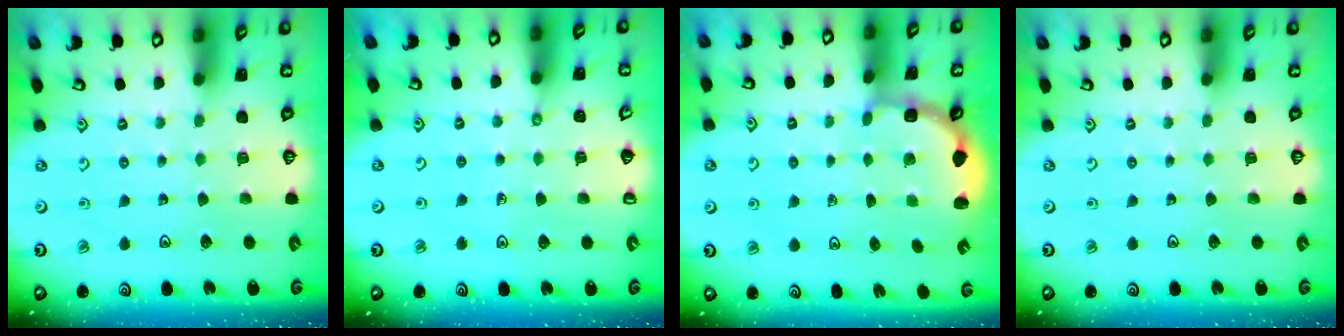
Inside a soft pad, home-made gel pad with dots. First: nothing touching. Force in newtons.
{"total": 4.4, "press": 4.4, "slide": 0.6}
{"total": 3.0, "press": 2.3, "slide": 1.8}
{"total": 0.0}